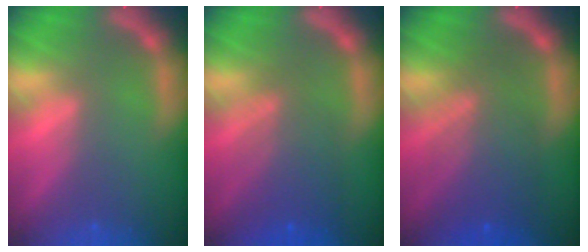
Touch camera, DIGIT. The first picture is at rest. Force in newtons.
{"total": 5.5}
{"total": 7.1}